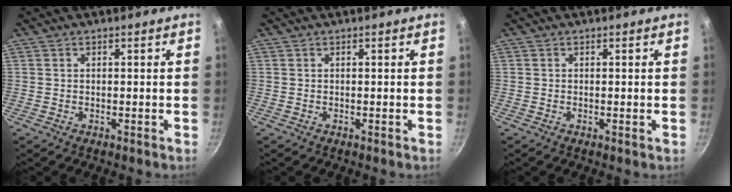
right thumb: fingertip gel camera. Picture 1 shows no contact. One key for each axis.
{"total": 0.0}
{"total": 0.0}